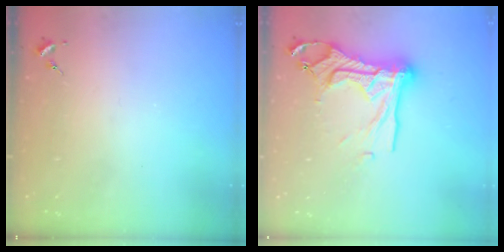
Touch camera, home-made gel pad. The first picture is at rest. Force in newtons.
{"total": 21.6, "press": 21.5, "slide": 1.9}